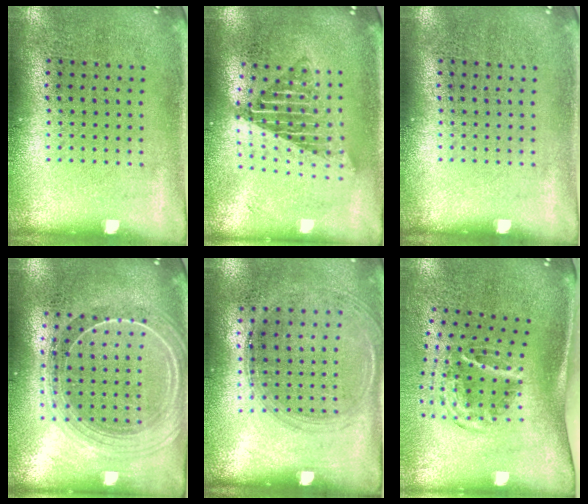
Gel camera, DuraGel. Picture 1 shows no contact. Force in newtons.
{"total": 1.7, "press": 1.3, "slide": 1.0}
{"total": 0.0}
{"total": 2.2, "press": 1.9, "slide": 1.0}
{"total": 1.4, "press": 1.2, "slide": 0.6}
{"total": 2.0, "press": 1.2, "slide": 1.6}